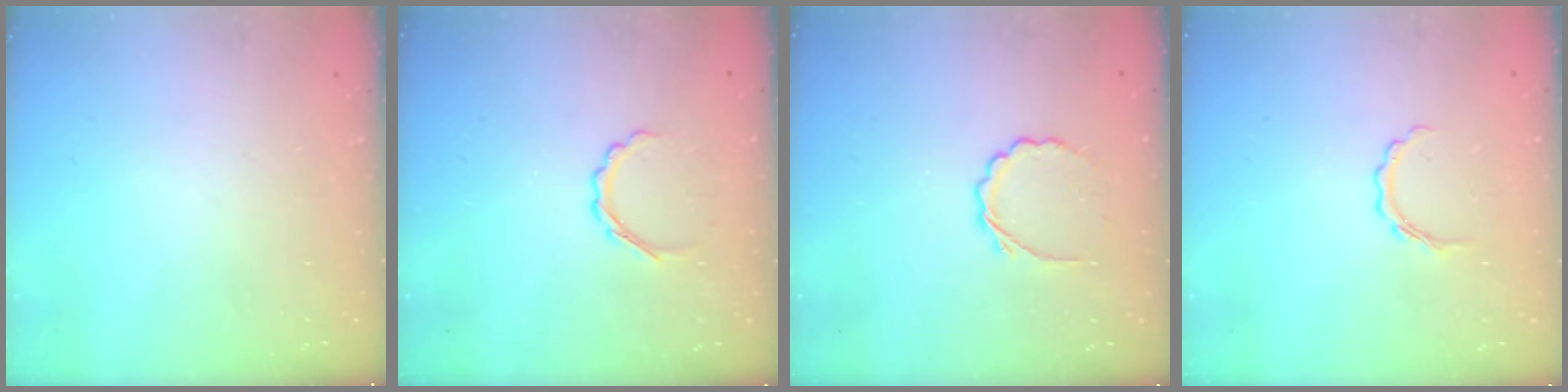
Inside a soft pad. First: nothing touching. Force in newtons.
{"total": 4.4, "press": 4.2, "slide": 1.2}
{"total": 3.1, "press": 2.9, "slide": 1.1}
{"total": 4.4, "press": 4.4, "slide": 0.7}